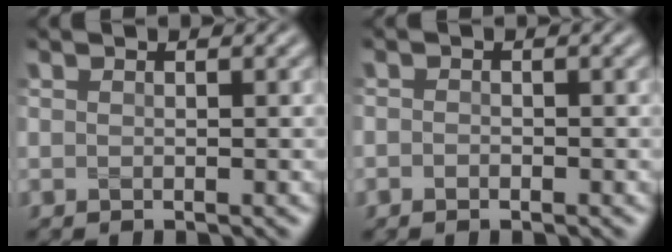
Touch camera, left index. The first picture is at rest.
{"total": 0.6, "force": [-0.4, 0.3, 0.3], "torque": [-0.005, 0.003, -0.008]}